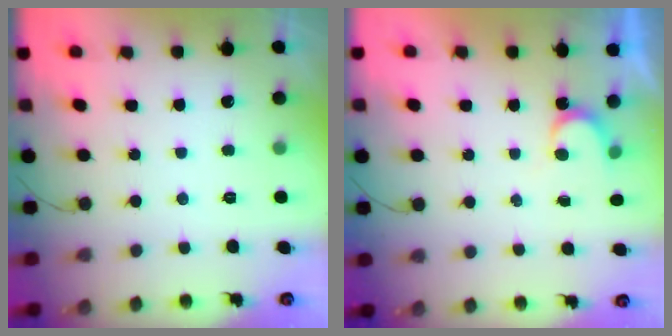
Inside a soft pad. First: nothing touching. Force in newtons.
{"total": 2.8, "press": 2.8, "slide": 0.2}